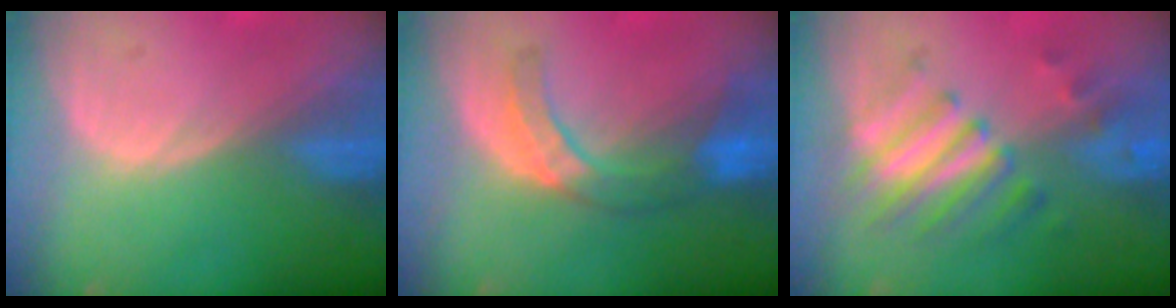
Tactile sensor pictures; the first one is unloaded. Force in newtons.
{"total": 7.3, "press": 6.8, "slide": 2.7}
{"total": 7.9, "press": 7.0, "slide": 3.7}